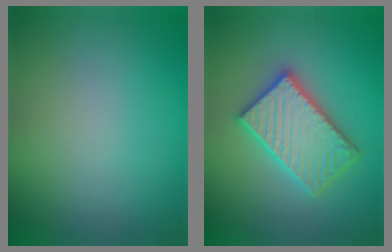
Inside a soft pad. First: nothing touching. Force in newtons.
{"total": 5.5, "press": 5.5, "slide": 0.8}